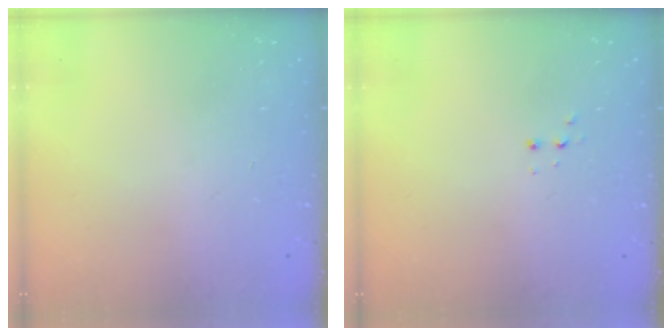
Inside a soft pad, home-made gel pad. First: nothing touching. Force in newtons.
{"total": 2.8, "press": 2.8, "slide": 0.5}